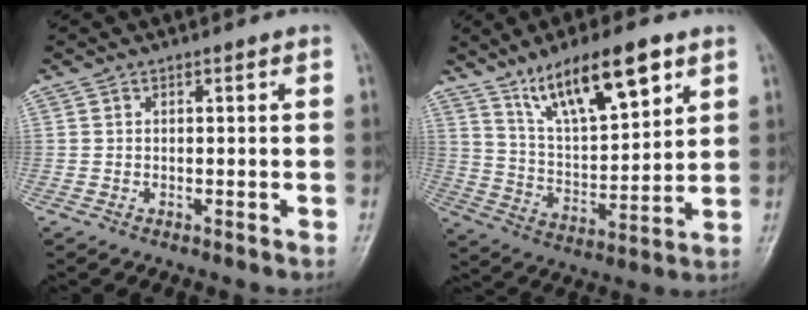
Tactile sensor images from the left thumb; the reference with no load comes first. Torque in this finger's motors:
{"motor_torque": [0.71, 0.26, 1.25, -1.51, 0.29]}